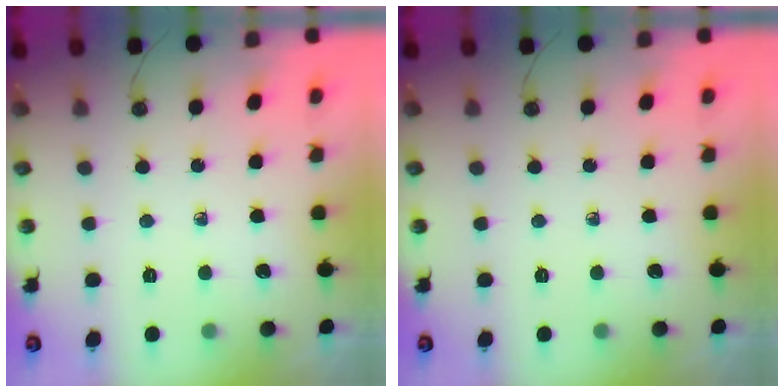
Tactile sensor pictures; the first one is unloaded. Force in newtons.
{"total": 0.0}